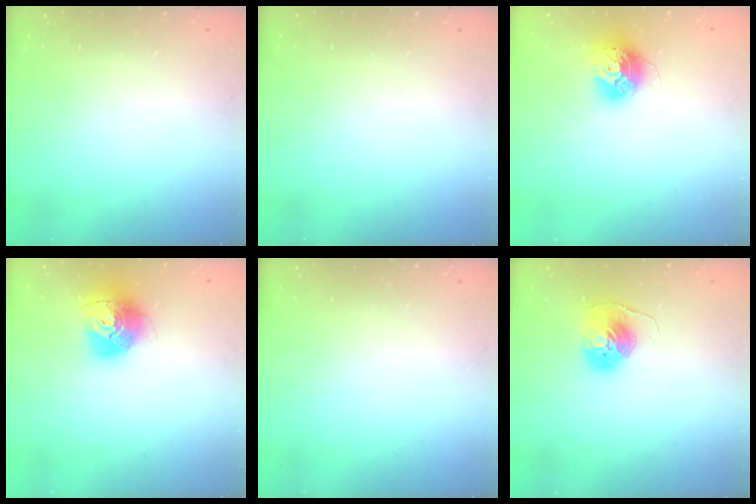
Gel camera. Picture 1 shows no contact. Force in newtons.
{"total": 0.0}
{"total": 12.2, "press": 12.1, "slide": 1.0}
{"total": 15.8, "press": 15.7, "slide": 1.6}
{"total": 0.0}
{"total": 8.1, "press": 8.1, "slide": 0.4}